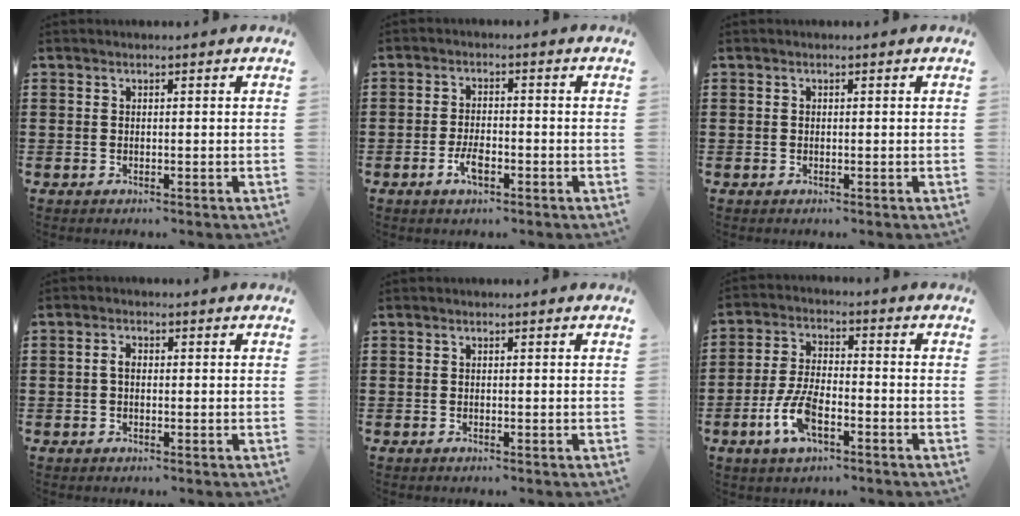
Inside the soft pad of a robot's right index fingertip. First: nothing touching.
{"total": 3.7, "force": [-1.6, 1.5, 3.0], "torque": [-0.065, -0.001, -0.032]}
{"total": 0.0}
{"total": 1.9, "force": [-0.1, 1.1, 1.5], "torque": [-0.030, 0.005, -0.003]}
{"total": 0.0}
{"total": 7.6, "force": [-3.3, 3.1, 6.1], "torque": [-0.148, -0.008, -0.066]}